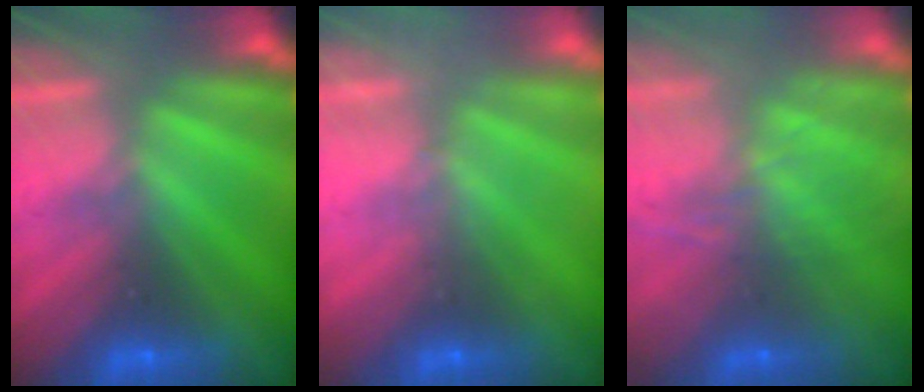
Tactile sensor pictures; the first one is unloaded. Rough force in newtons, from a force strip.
{"total": 2.0}
{"total": 7.4}